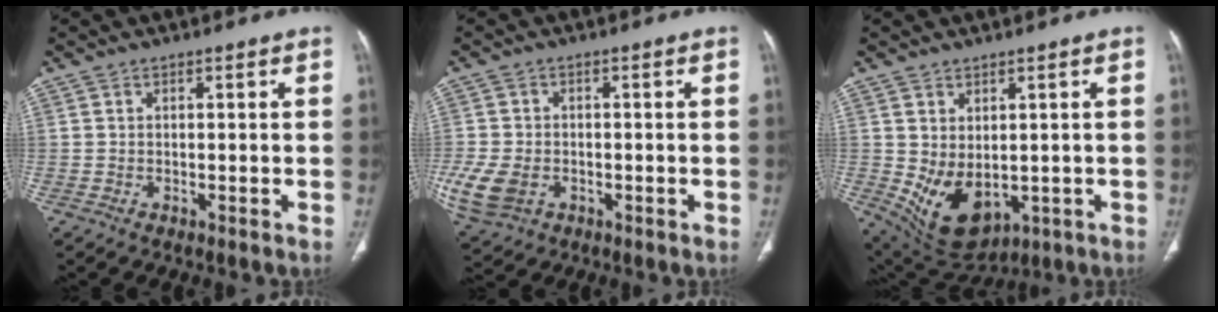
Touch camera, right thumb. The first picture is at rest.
{"total": 9.5, "force": [-2.6, 7.0, 5.9], "torque": [-0.145, 0.000, -0.040]}
{"total": 10.3, "force": [-1.0, 6.6, 7.8], "torque": [-0.121, -0.008, 0.018]}